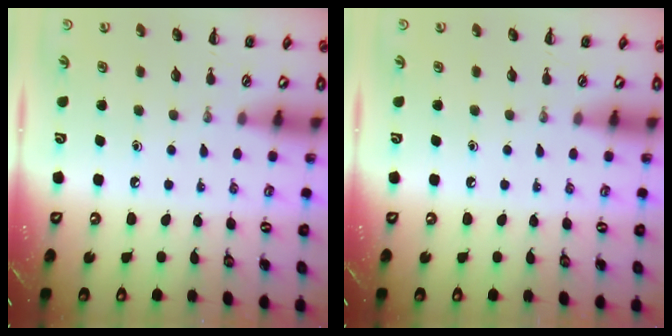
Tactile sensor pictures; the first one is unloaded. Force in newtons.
{"total": 0.0}